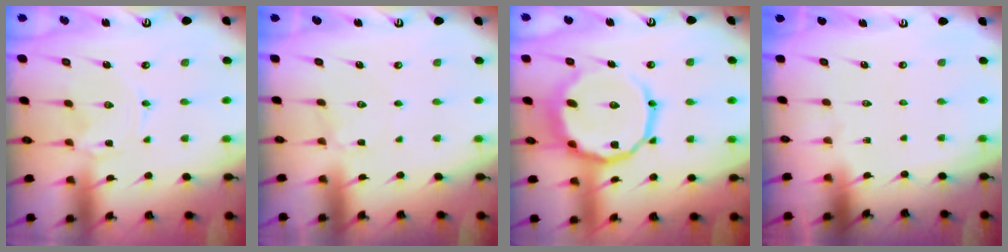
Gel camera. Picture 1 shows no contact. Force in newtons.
{"total": 2.7, "press": 2.7, "slide": 0.2}
{"total": 16.7, "press": 16.6, "slide": 1.8}
{"total": 0.0}